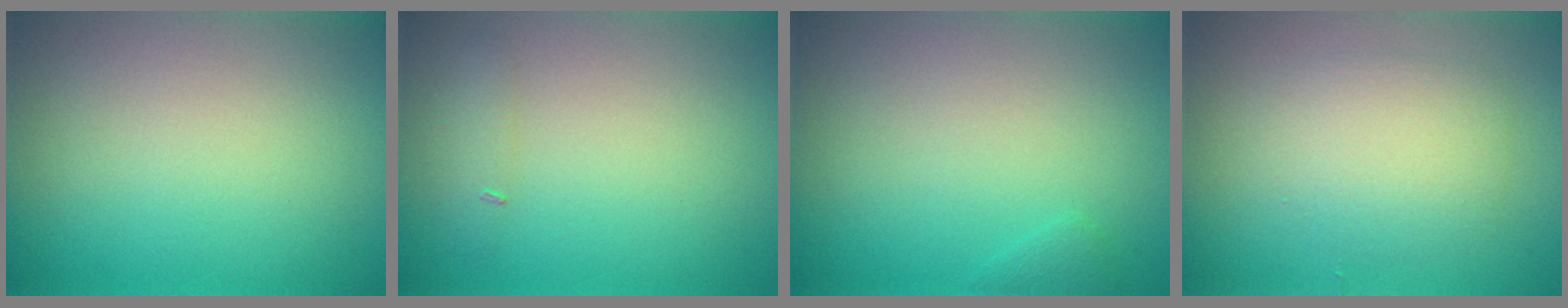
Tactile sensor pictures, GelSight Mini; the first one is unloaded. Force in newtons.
{"total": 1.3, "press": 1.3, "slide": 0.0}
{"total": 0.7, "press": 0.7, "slide": 0.1}
{"total": 3.6, "press": 3.6, "slide": 0.0}